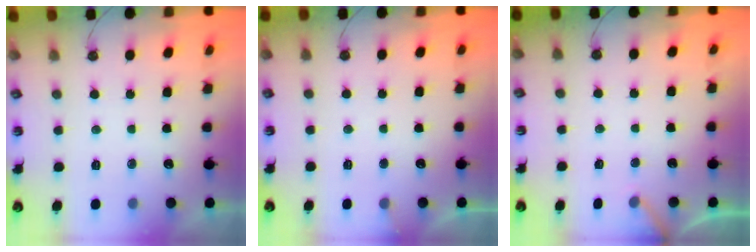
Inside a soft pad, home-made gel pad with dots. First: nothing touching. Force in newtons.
{"total": 2.9, "press": 2.9, "slide": 0.2}
{"total": 3.7, "press": 3.6, "slide": 0.3}